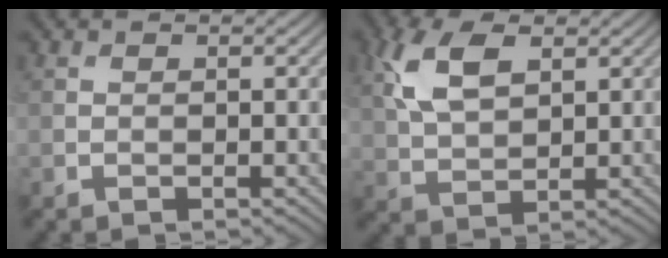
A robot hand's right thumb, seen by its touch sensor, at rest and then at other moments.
{"total": 7.5, "force": [3.0, 3.9, 5.6], "torque": [-0.135, 0.009, 0.059]}